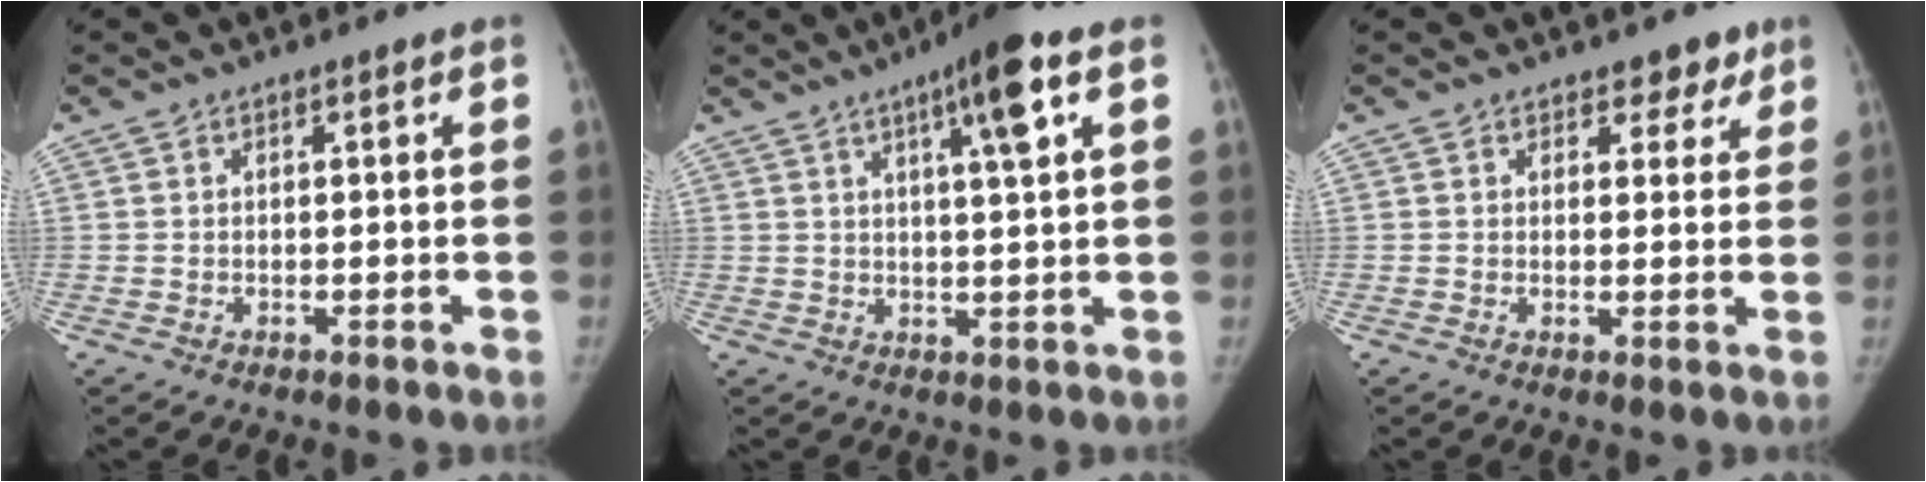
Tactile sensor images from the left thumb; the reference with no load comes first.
{"total": 9.4, "force": [4.2, 1.2, 8.3], "torque": [-0.124, -0.003, 0.061]}
{"total": 3.7, "force": [2.6, 2.5, 0.9], "torque": [0.024, -0.012, 0.030]}